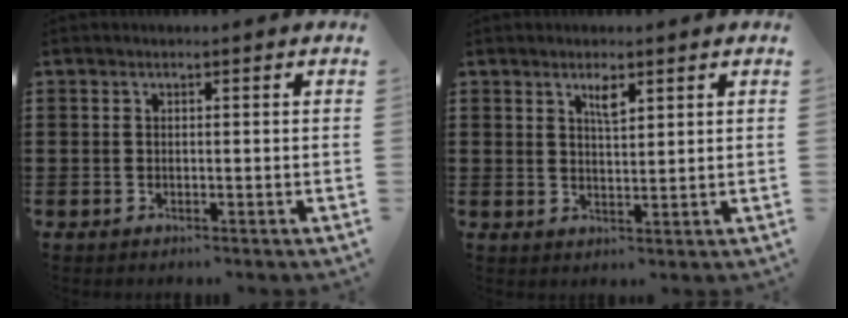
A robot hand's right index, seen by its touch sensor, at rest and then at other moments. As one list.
[{"total": 2.6, "force": [1.7, 0.7, 1.9], "torque": [-0.025, -0.003, 0.025]}]